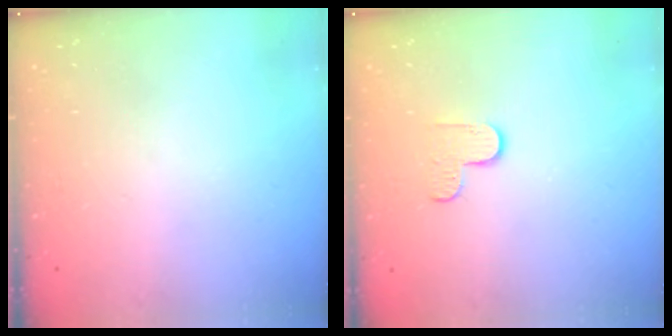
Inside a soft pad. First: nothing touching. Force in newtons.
{"total": 3.6, "press": 3.6, "slide": 0.4}